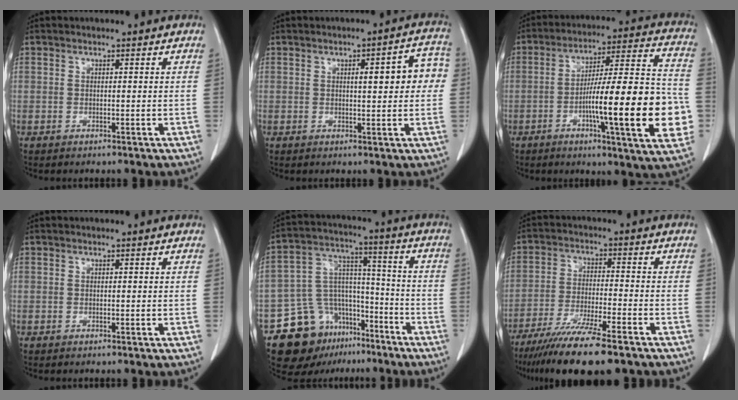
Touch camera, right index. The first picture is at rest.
{"total": 7.2, "force": [1.0, 1.8, 6.8], "torque": [-0.083, 0.022, 0.011]}
{"total": 21.8, "force": [-5.1, 2.2, 21.1], "torque": [-0.269, 0.014, -0.071]}
{"total": 0.0}
{"total": 14.8, "force": [-9.4, 10.1, 5.3], "torque": [-0.091, 0.064, -0.147]}
{"total": 13.9, "force": [-10.7, 0.9, 8.8], "torque": [-0.155, -0.038, -0.176]}